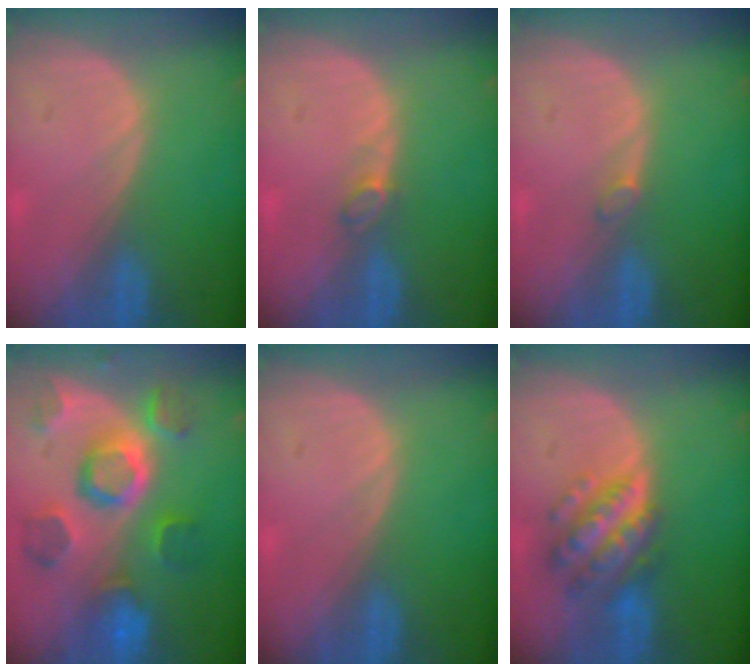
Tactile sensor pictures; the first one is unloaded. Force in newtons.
{"total": 1.7, "press": 1.7, "slide": 0.4}
{"total": 0.9, "press": 0.9, "slide": 0.3}
{"total": 11.3, "press": 10.1, "slide": 5.1}
{"total": 0.0}
{"total": 7.5, "press": 7.5, "slide": 0.4}